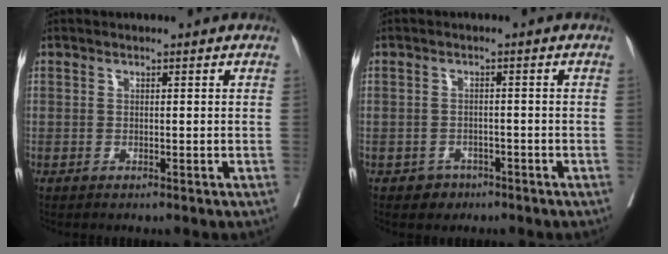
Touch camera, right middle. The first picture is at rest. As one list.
[{"total": 2.3, "force": [-1.5, 1.8, 0.2], "torque": [-0.005, 0.008, -0.020]}]